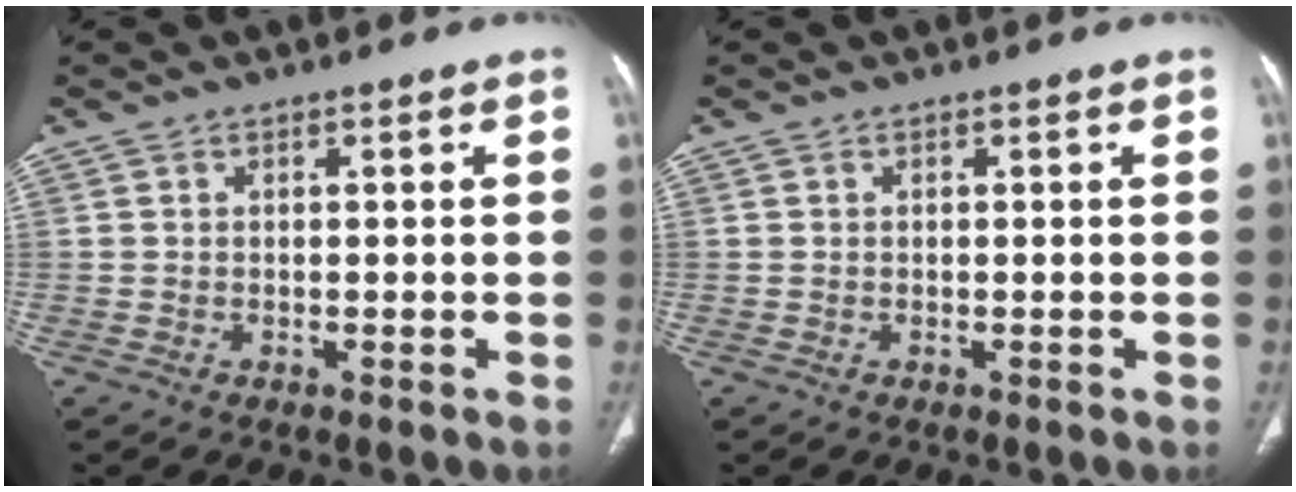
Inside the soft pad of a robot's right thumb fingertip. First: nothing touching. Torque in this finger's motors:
{"motor_torque": [-0.01, 0.00, -0.02, 0.00, 0.00]}